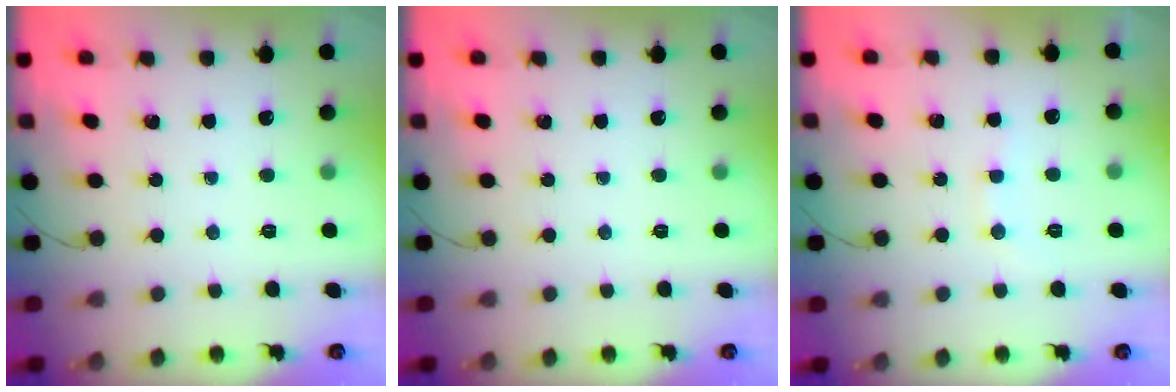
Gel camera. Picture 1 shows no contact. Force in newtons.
{"total": 0.0}
{"total": 5.0, "press": 4.8, "slide": 1.2}